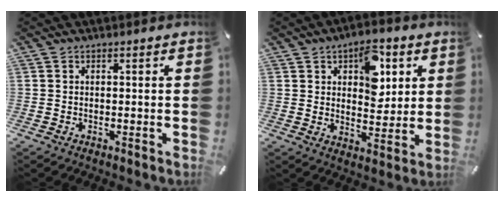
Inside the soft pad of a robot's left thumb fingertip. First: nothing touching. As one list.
[{"total": 11.2, "force": [4.8, 6.9, 7.3], "torque": [-0.086, -0.014, 0.077]}]